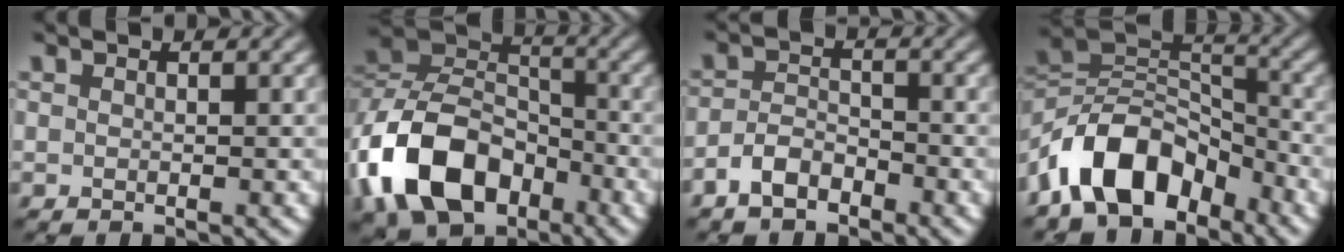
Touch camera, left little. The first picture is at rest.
{"total": 11.8, "force": [-5.6, 7.8, 6.9], "torque": [-0.138, 0.005, -0.120]}
{"total": 2.9, "force": [-2.1, 1.4, 1.4], "torque": [-0.026, 0.006, -0.047]}
{"total": 9.6, "force": [-5.8, 5.6, 5.4], "torque": [-0.079, 0.012, -0.118]}